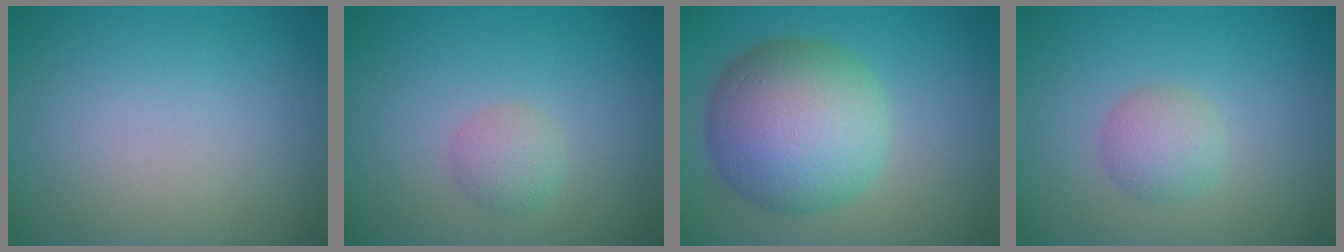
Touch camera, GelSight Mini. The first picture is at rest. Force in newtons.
{"total": 1.8, "press": 1.8, "slide": 0.1}
{"total": 10.3, "press": 10.3, "slide": 0.4}
{"total": 2.3, "press": 2.3, "slide": 0.1}